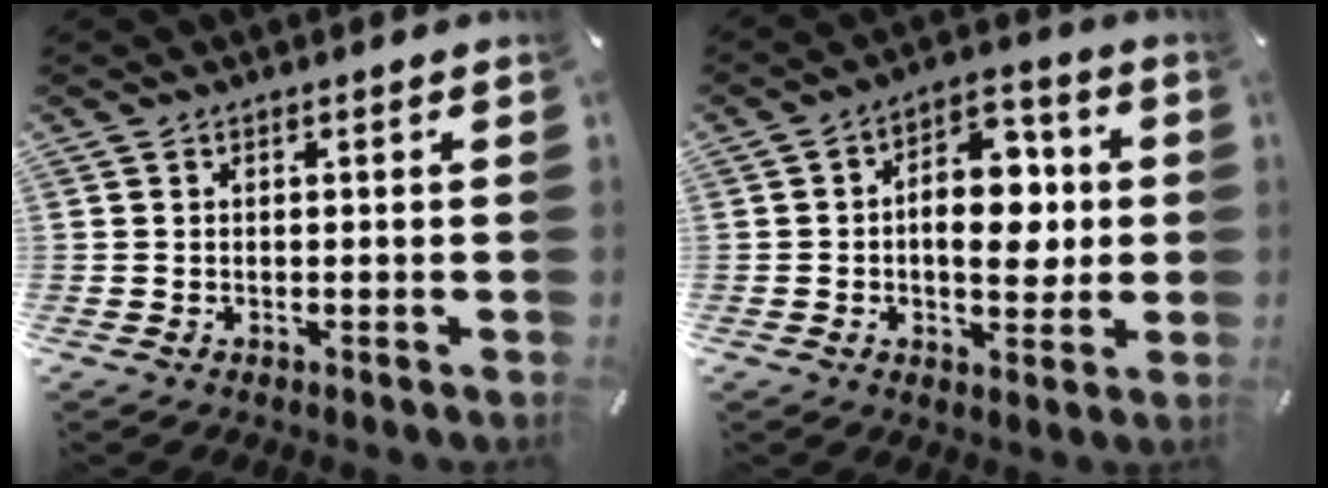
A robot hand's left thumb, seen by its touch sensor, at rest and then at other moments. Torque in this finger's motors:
{"motor_torque": [0.30, 0.87, 0.54, -0.30, 0.13]}